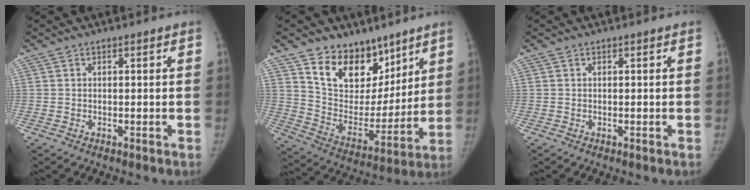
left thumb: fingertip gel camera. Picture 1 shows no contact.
{"total": 16.6, "force": [10.9, 10.7, 6.5], "torque": [-0.052, -0.070, 0.199]}
{"total": 0.0}